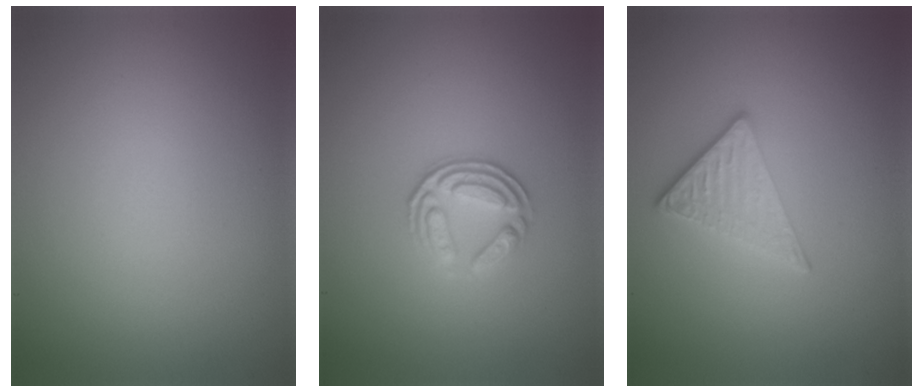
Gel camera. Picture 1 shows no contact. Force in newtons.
{"total": 3.5, "press": 2.7, "slide": 2.2}
{"total": 2.8, "press": 2.5, "slide": 1.3}